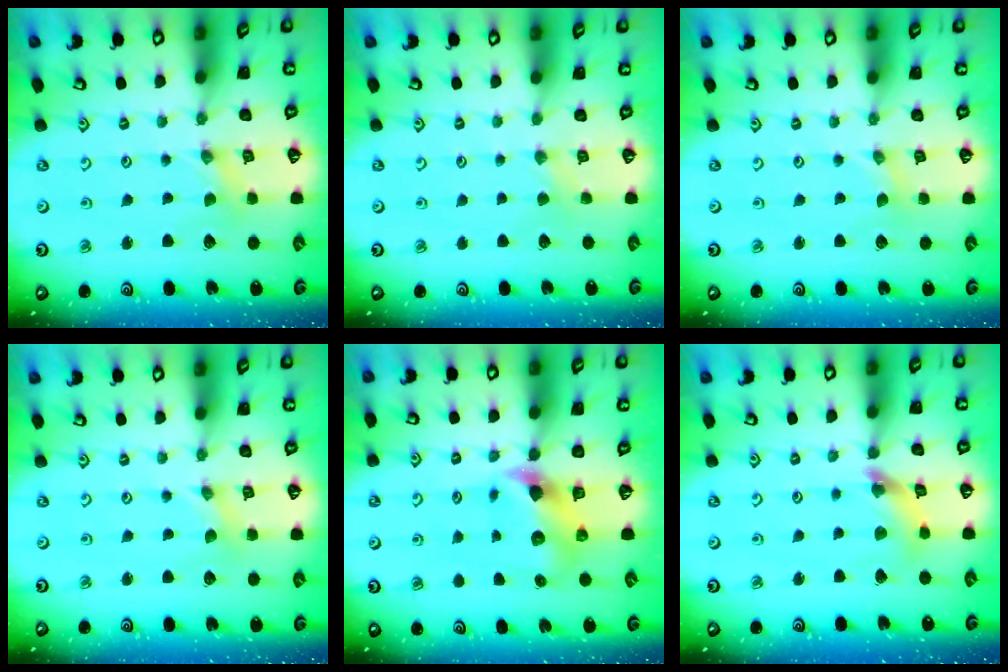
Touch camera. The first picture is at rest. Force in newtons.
{"total": 1.2, "press": 1.1, "slide": 0.3}
{"total": 0.0}
{"total": 0.0}
{"total": 7.7, "press": 7.6, "slide": 0.6}
{"total": 7.6, "press": 7.6, "slide": 0.8}